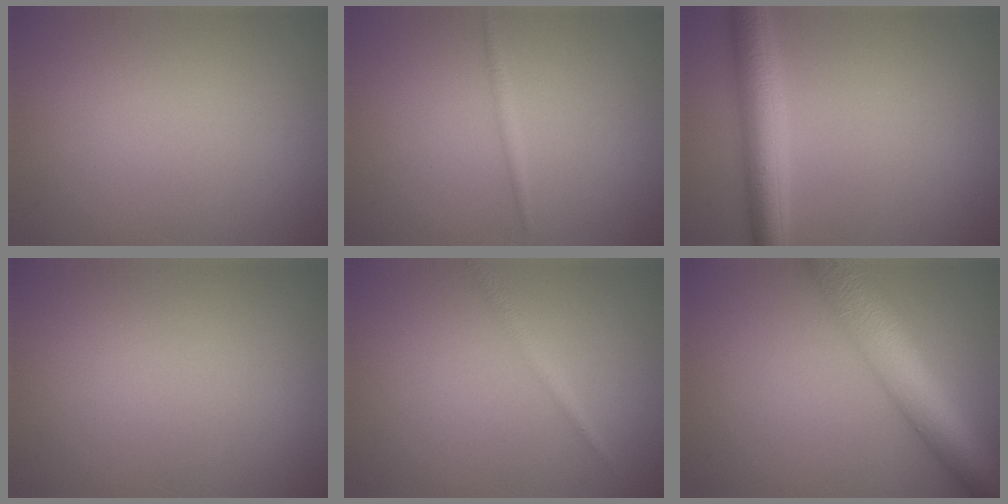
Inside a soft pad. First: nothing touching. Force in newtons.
{"total": 0.8, "press": 0.8, "slide": 0.0}
{"total": 4.5, "press": 4.5, "slide": 0.1}
{"total": 0.0}
{"total": 1.3, "press": 1.3, "slide": 0.1}
{"total": 8.6, "press": 8.6, "slide": 0.3}